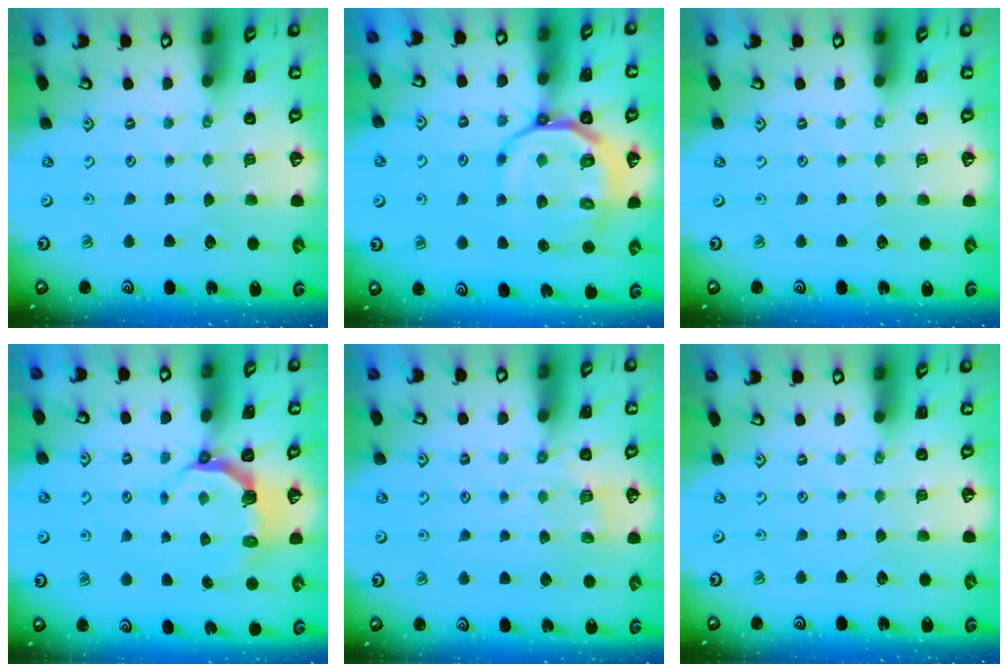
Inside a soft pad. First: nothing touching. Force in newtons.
{"total": 14.3, "press": 13.9, "slide": 3.0}
{"total": 0.0}
{"total": 5.9, "press": 4.4, "slide": 4.0}
{"total": 4.3, "press": 3.9, "slide": 1.8}
{"total": 0.0}